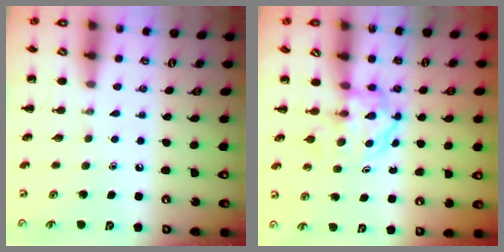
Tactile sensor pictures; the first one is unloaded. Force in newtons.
{"total": 3.9, "press": 3.9, "slide": 0.4}